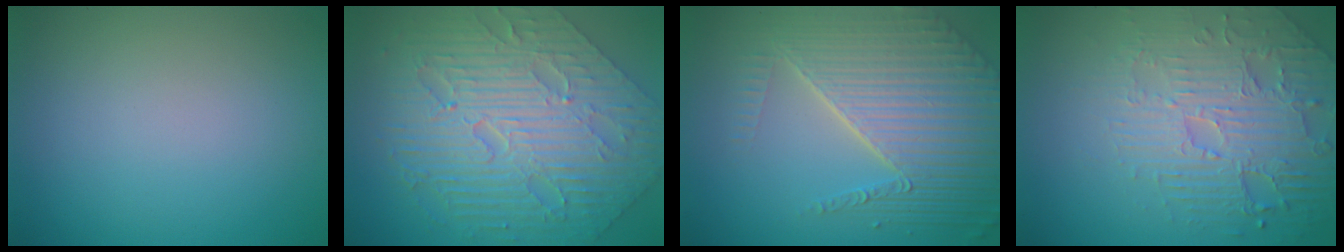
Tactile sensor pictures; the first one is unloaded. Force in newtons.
{"total": 10.4, "press": 7.1, "slide": 7.6}
{"total": 8.4, "press": 5.6, "slide": 6.2}
{"total": 4.7, "press": 4.4, "slide": 1.6}